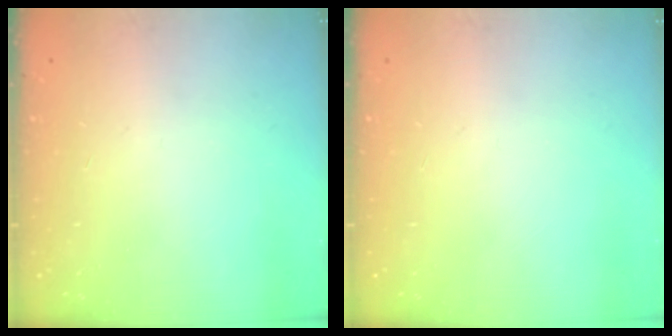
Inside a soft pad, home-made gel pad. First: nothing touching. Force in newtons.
{"total": 0.0}